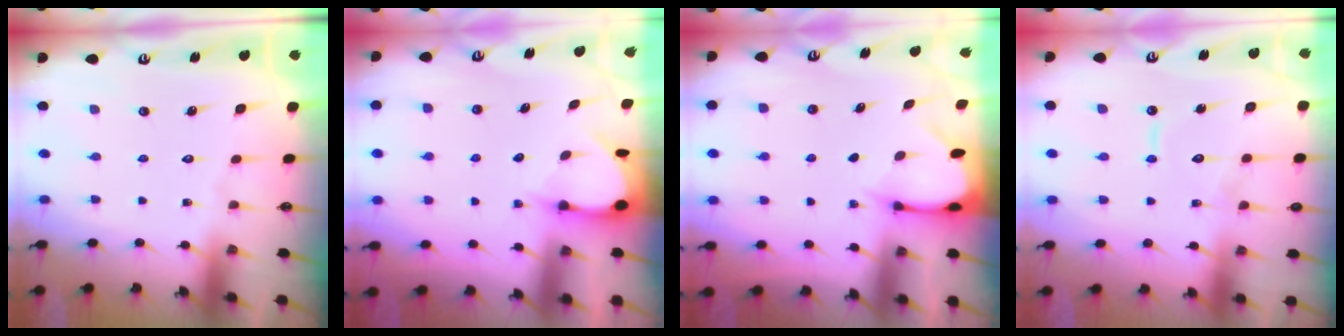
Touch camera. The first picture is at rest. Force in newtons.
{"total": 3.5, "press": 3.5, "slide": 0.4}
{"total": 2.5, "press": 2.5, "slide": 0.5}
{"total": 7.6, "press": 7.6, "slide": 0.7}